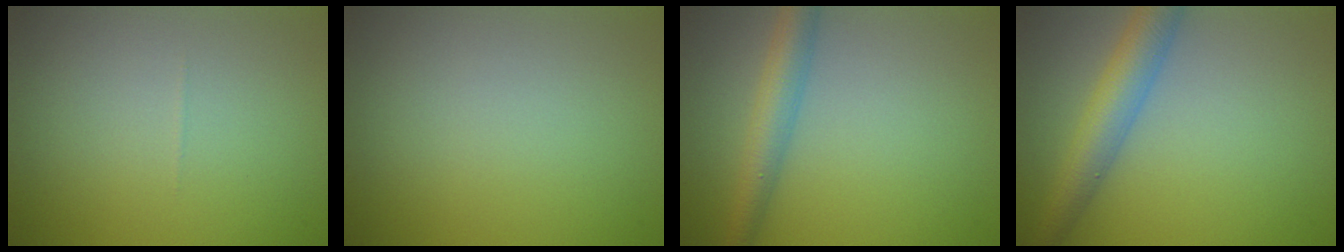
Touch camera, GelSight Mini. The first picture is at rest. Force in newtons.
{"total": 0.0}
{"total": 3.6, "press": 3.6, "slide": 0.1}
{"total": 4.5, "press": 4.5, "slide": 0.1}